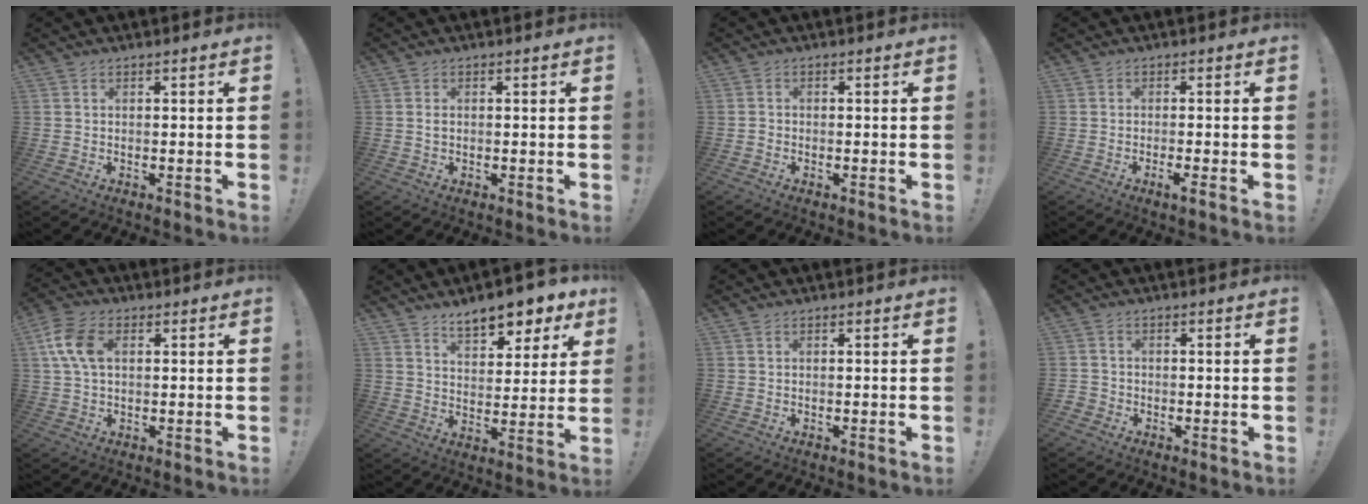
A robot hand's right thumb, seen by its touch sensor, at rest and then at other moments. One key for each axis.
{"total": 0.7, "fx": 0.1, "fy": 0.5, "fz": 0.5, "tx": -0.007, "ty": 0.002, "tz": 0.000}
{"total": 1.0, "fx": -0.7, "fy": 0.7, "fz": 0.2, "tx": -0.003, "ty": 0.004, "tz": -0.013}
{"total": 3.1, "fx": -1.3, "fy": -0.5, "fz": 2.8, "tx": -0.045, "ty": -0.007, "tz": -0.020}
{"total": 9.5, "fx": 2.1, "fy": 6.1, "fz": 7.0, "tx": -0.144, "ty": 0.010, "tz": 0.041}
{"total": 11.1, "fx": 8.0, "fy": 4.7, "fz": 6.1, "tx": -0.079, "ty": -0.055, "tz": 0.140}
{"total": 0.0}
{"total": 1.9, "fx": -1.3, "fy": 1.2, "fz": 0.6, "tx": -0.008, "ty": 0.006, "tz": -0.024}